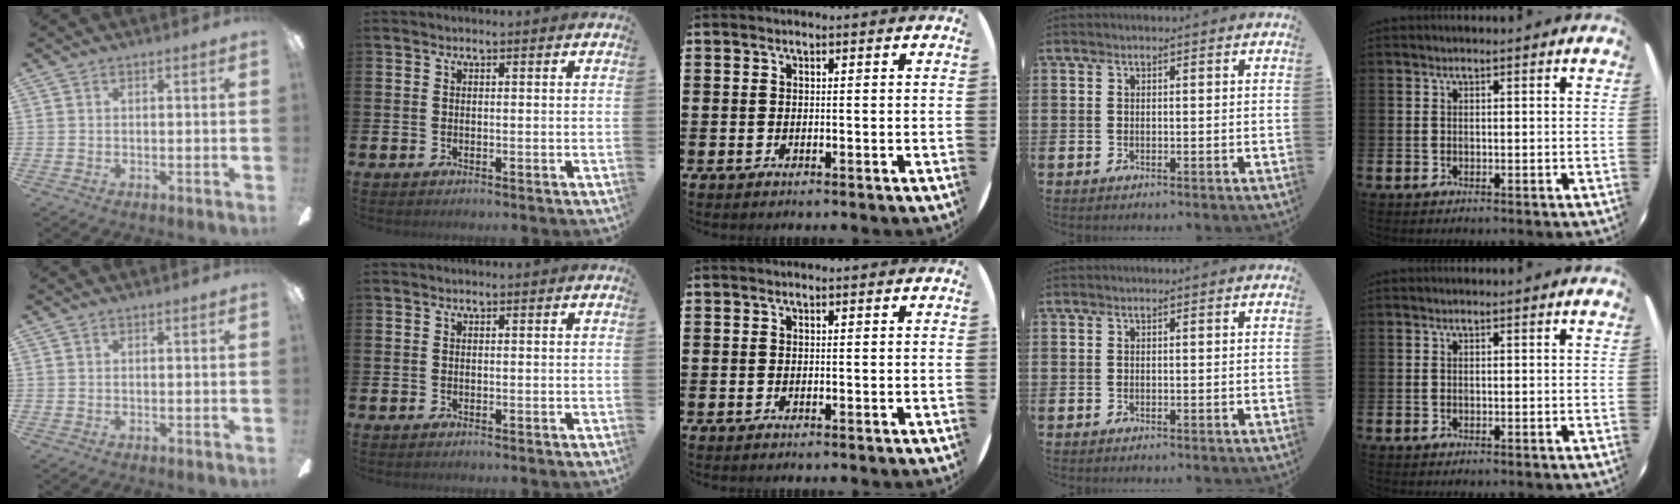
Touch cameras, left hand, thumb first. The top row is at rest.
{}